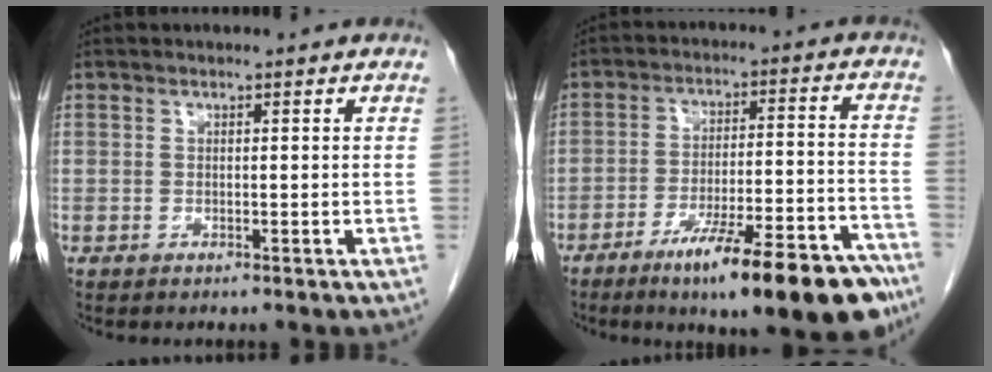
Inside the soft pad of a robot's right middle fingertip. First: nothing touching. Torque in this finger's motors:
{"motor_torque": [1.09, -1.05, 0.66, 0.13]}